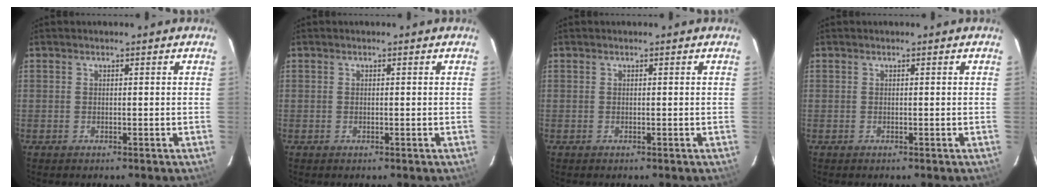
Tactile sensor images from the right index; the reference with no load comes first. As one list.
[{"total": 0.0}, {"total": 0.0}, {"total": 0.0}]